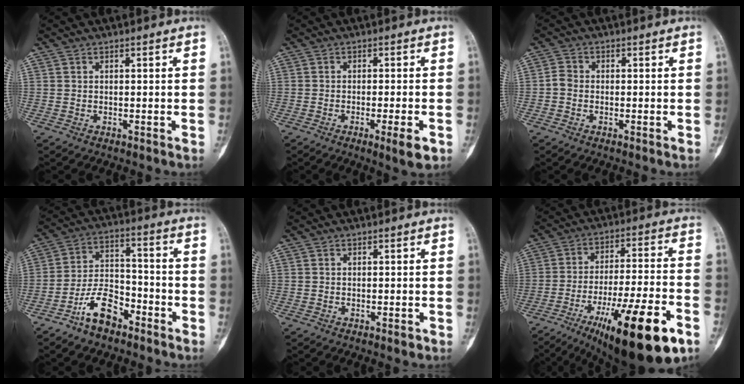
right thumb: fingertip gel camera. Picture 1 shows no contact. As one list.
[{"total": 4.8, "force": [-2.2, 0.7, 4.2], "torque": [-0.065, -0.002, -0.032]}, {"total": 2.0, "force": [-0.6, 1.6, 1.2], "torque": [-0.018, 0.004, -0.020]}, {"total": 9.9, "force": [-6.5, 5.0, 5.6], "torque": [-0.095, 0.059, -0.124]}, {"total": 0.9, "force": [-0.6, 0.3, 0.7], "torque": [-0.011, -0.001, -0.007]}, {"total": 23.6, "force": [-12.1, 5.4, 19.5], "torque": [-0.284, 0.041, -0.182]}]